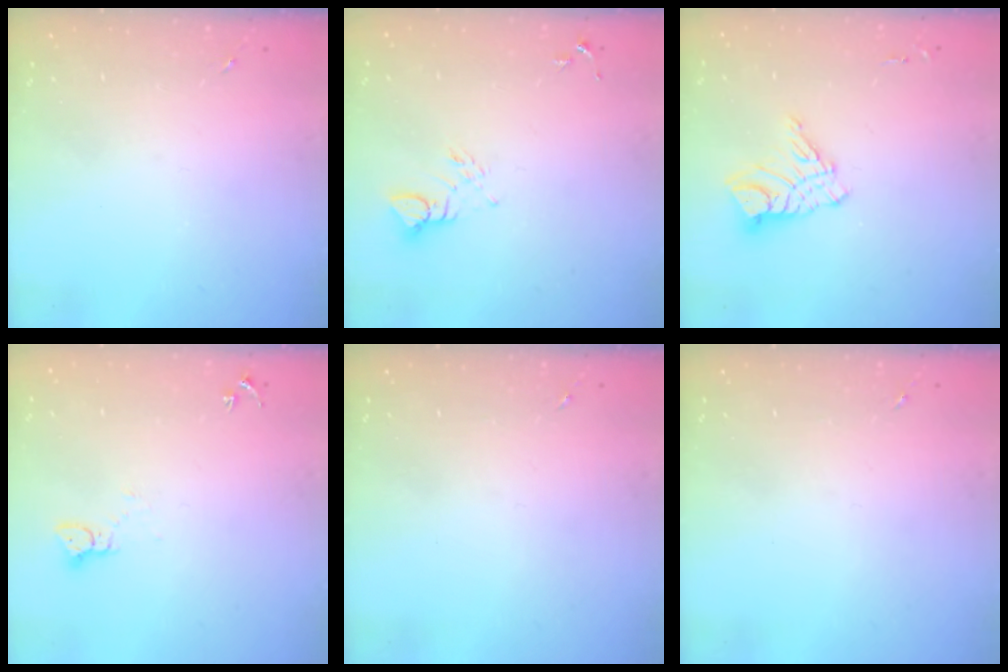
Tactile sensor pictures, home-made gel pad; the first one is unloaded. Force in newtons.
{"total": 3.8, "press": 3.8, "slide": 0.3}
{"total": 11.0, "press": 10.9, "slide": 1.0}
{"total": 3.3, "press": 3.3, "slide": 0.1}
{"total": 0.0}
{"total": 0.0}